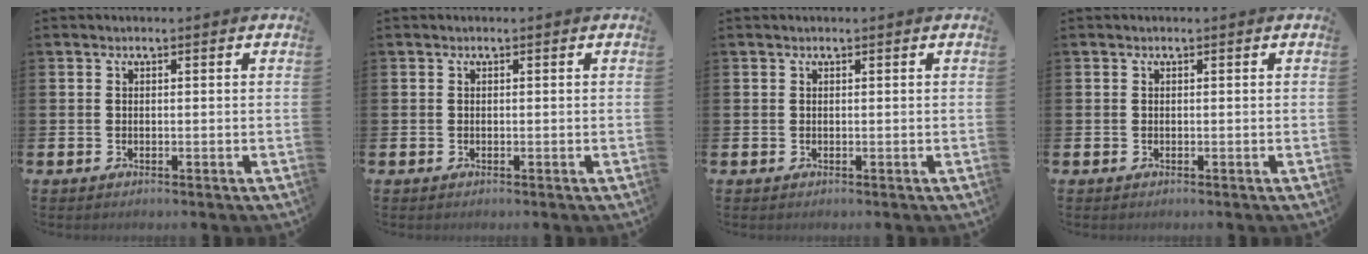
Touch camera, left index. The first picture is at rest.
{"total": 0.0}
{"total": 0.0}
{"total": 0.0}